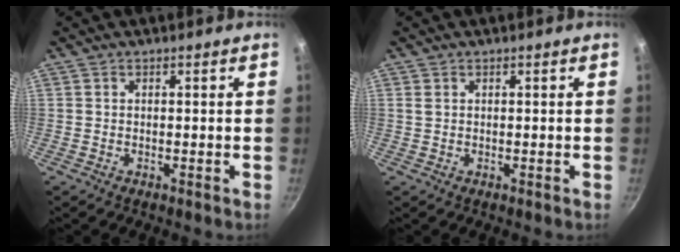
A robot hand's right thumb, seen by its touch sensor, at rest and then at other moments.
{"total": 0.9, "force": [0.4, 0.6, 0.5], "torque": [-0.010, 0.000, 0.008]}